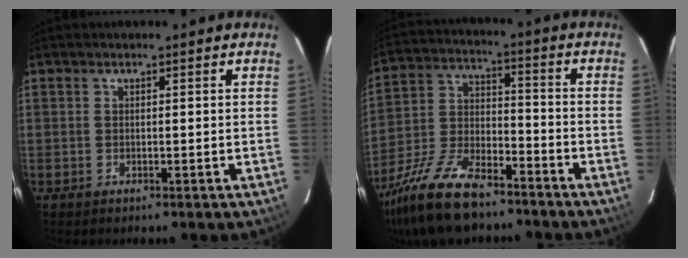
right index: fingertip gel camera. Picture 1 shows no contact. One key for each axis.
{"total": 18.5, "fx": -13.7, "fy": 7.0, "fz": 10.3, "tx": -0.226, "ty": -0.017, "tz": -0.247}